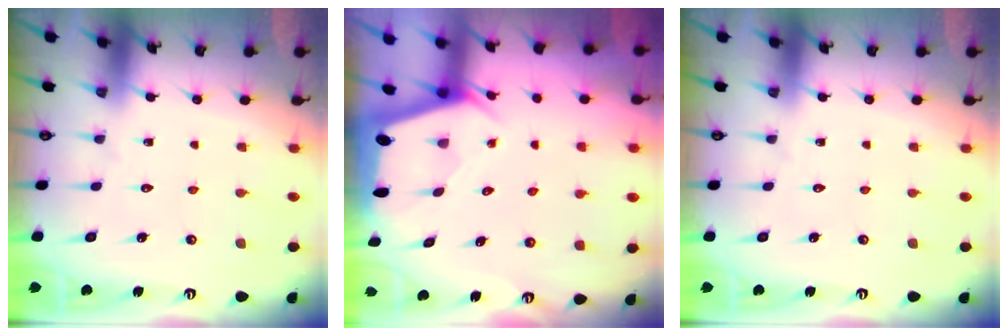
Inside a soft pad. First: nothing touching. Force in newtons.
{"total": 1.9, "press": 1.9, "slide": 0.3}
{"total": 0.0}